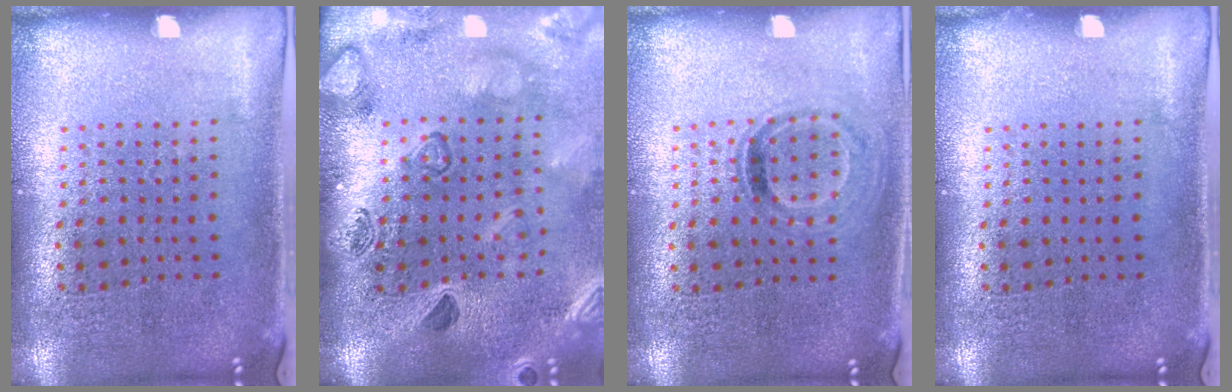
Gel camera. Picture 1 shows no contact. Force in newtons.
{"total": 2.5, "press": 2.4, "slide": 0.8}
{"total": 1.0, "press": 0.9, "slide": 0.6}
{"total": 0.0}